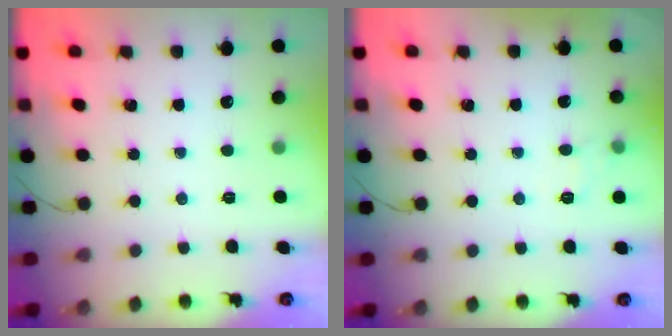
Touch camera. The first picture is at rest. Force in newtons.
{"total": 5.9, "press": 5.7, "slide": 1.4}